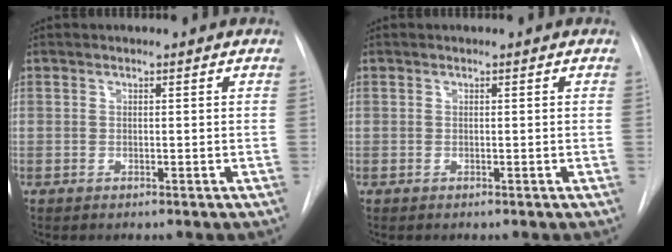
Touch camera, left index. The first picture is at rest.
{"total": 0.0}